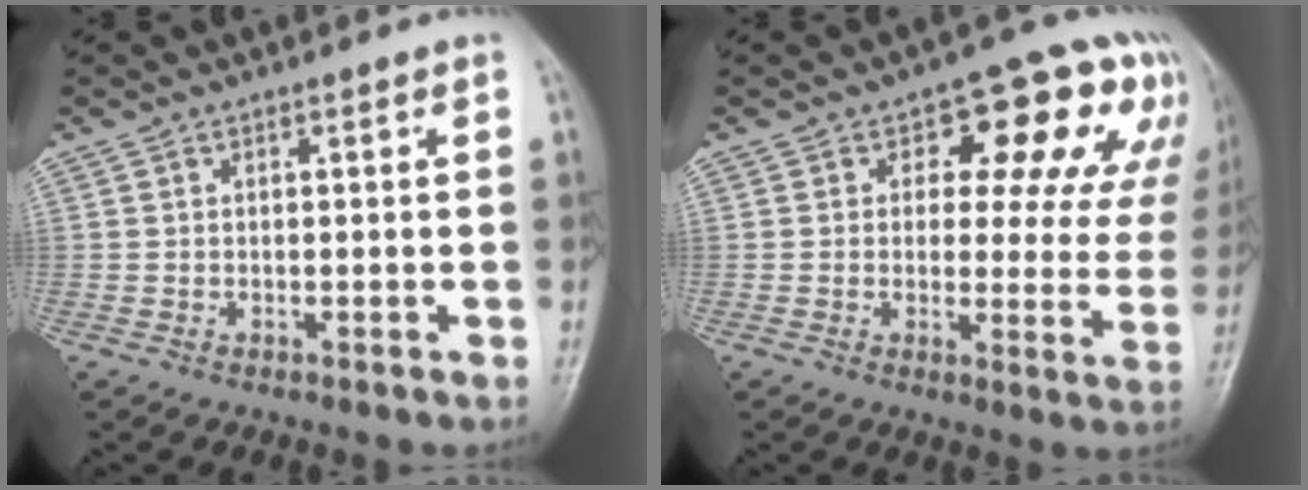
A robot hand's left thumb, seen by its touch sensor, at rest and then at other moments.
{"total": 15.1, "force": [6.7, 8.1, 10.9], "torque": [-0.073, -0.009, 0.072]}